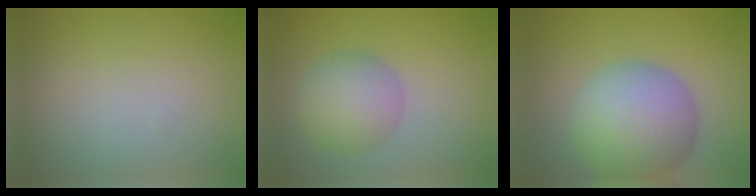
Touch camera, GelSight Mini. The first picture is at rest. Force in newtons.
{"total": 4.8, "press": 4.8, "slide": 0.2}
{"total": 9.0, "press": 9.0, "slide": 0.4}